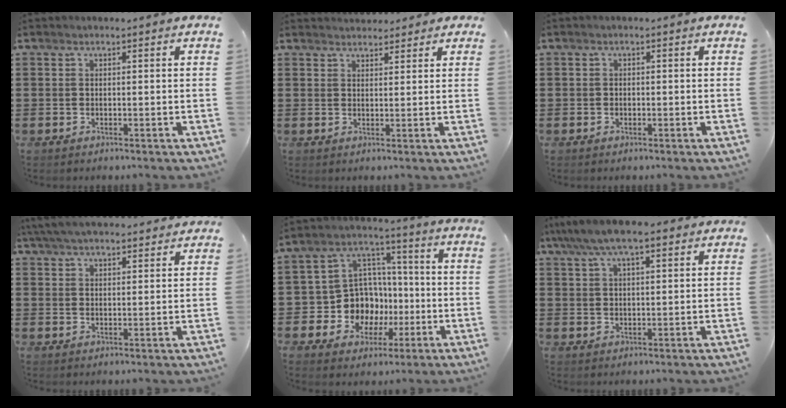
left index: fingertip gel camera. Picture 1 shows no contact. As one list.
[{"total": 2.4, "force": [2.2, 0.9, 0.1], "torque": [0.000, -0.002, 0.040]}, {"total": 0.7, "force": [-0.3, 0.6, 0.2], "torque": [-0.006, 0.001, -0.008]}, {"total": 5.0, "force": [4.7, 0.5, 1.7], "torque": [-0.047, -0.009, 0.086]}, {"total": 10.7, "force": [-2.1, 9.8, 3.6], "torque": [-0.109, 0.011, -0.032]}, {"total": 6.7, "force": [4.9, 1.9, 4.1], "torque": [-0.091, 0.000, 0.087]}]